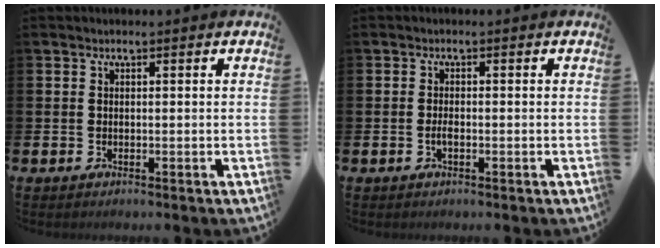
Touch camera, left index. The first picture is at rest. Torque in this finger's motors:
{"motor_torque": [0.30, 0.13, -0.01, 0.04]}